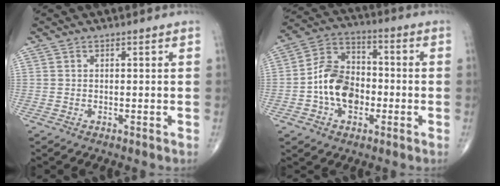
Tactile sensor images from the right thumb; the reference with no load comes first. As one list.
[{"total": 12.4, "force": [-2.5, 8.9, 8.3], "torque": [-0.120, 0.035, -0.054]}]